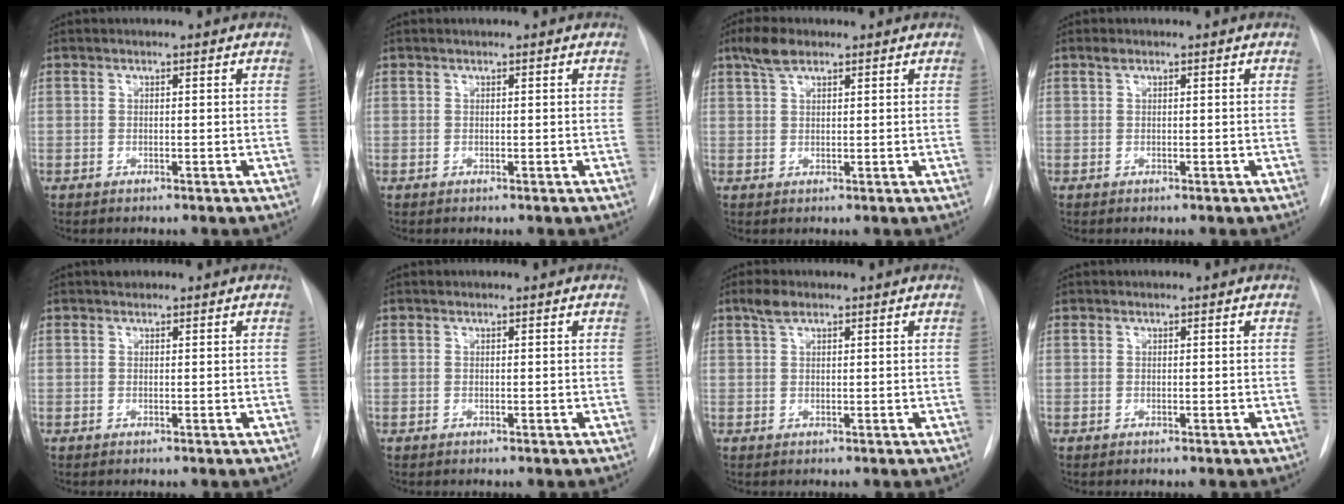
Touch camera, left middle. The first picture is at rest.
{"total": 0.0}
{"total": 3.9, "force": [2.7, 1.5, 2.4], "torque": [-0.056, 0.012, 0.054]}
{"total": 0.6, "force": [0.4, 0.3, 0.4], "torque": [-0.010, 0.010, 0.008]}
{"total": 0.9, "force": [0.7, 0.5, 0.2], "torque": [-0.008, 0.008, 0.010]}
{"total": 0.0}
{"total": 2.2, "force": [1.5, 0.9, 1.3], "torque": [-0.031, 0.011, 0.030]}
{"total": 0.0}